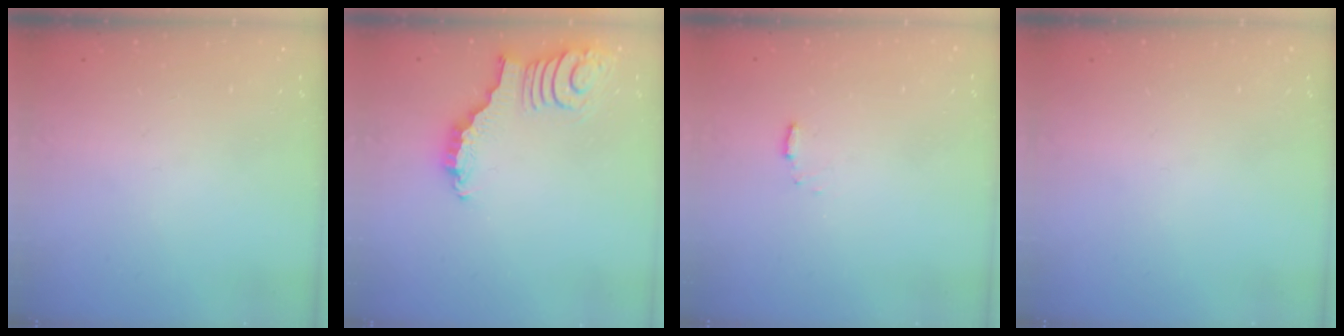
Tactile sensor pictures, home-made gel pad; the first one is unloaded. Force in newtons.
{"total": 3.6, "press": 3.6, "slide": 0.2}
{"total": 2.9, "press": 2.9, "slide": 0.5}
{"total": 0.0}